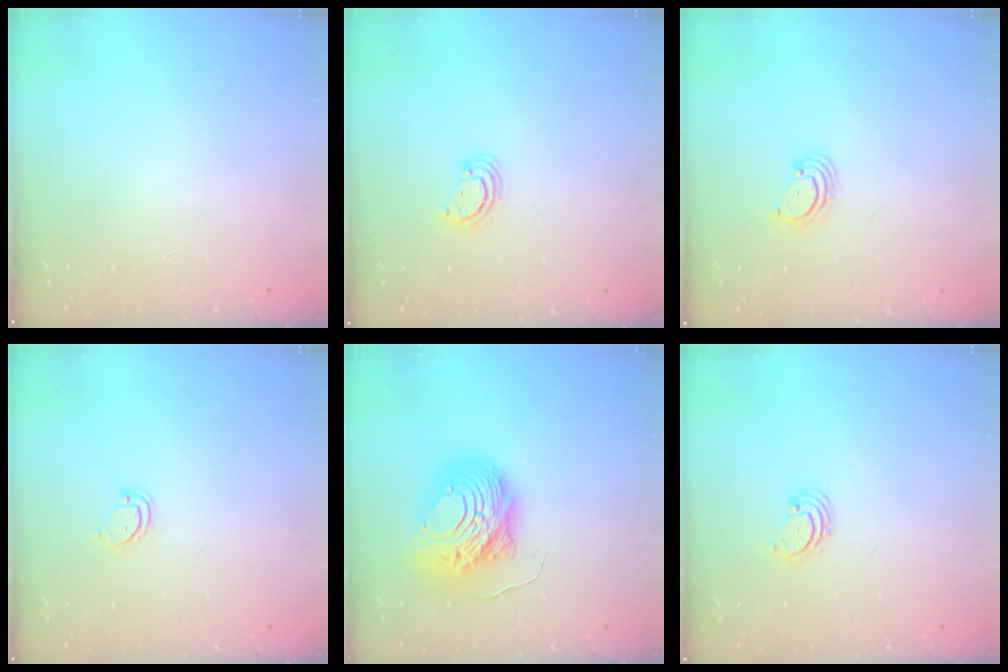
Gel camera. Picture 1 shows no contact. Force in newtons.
{"total": 2.8, "press": 2.8, "slide": 0.3}
{"total": 2.7, "press": 2.6, "slide": 0.6}
{"total": 3.1, "press": 3.1, "slide": 0.4}
{"total": 12.6, "press": 12.6, "slide": 1.3}
{"total": 1.7, "press": 1.7, "slide": 0.2}